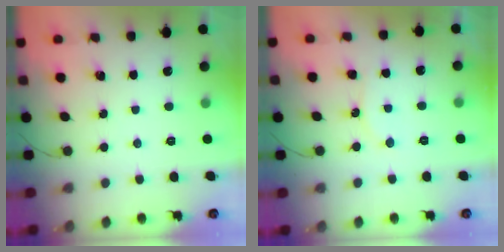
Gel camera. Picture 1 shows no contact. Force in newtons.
{"total": 7.0, "press": 7.0, "slide": 0.6}